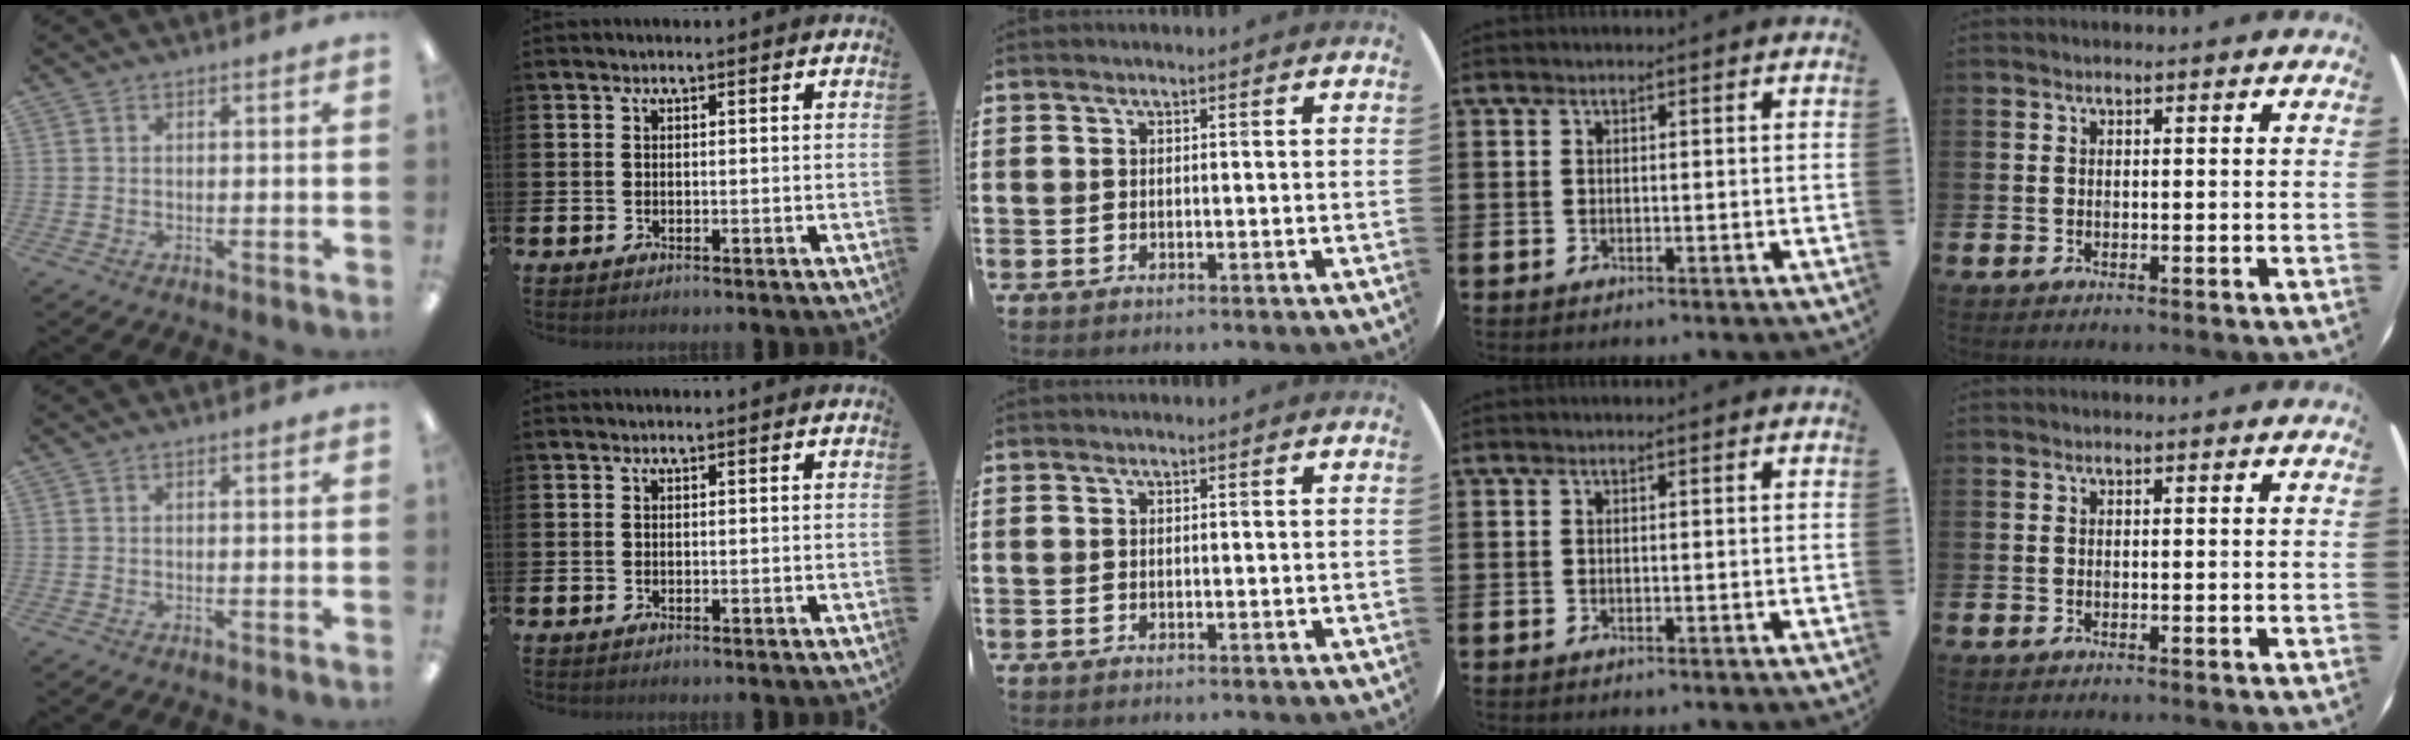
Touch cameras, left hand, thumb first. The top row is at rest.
{}